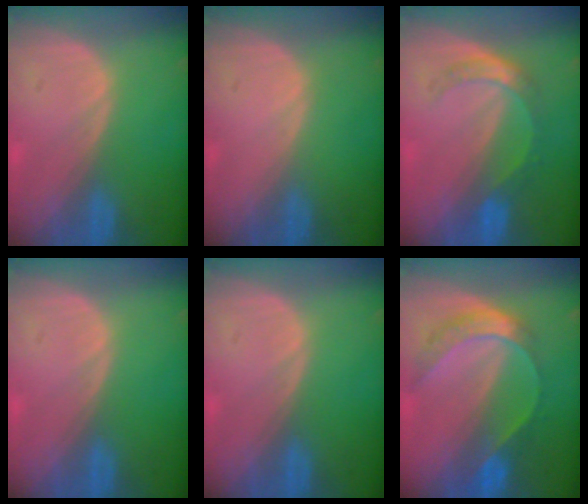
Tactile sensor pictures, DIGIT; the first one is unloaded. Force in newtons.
{"total": 0.0}
{"total": 5.4, "press": 4.7, "slide": 2.5}
{"total": 0.0}
{"total": 0.0}
{"total": 7.6, "press": 6.4, "slide": 4.2}